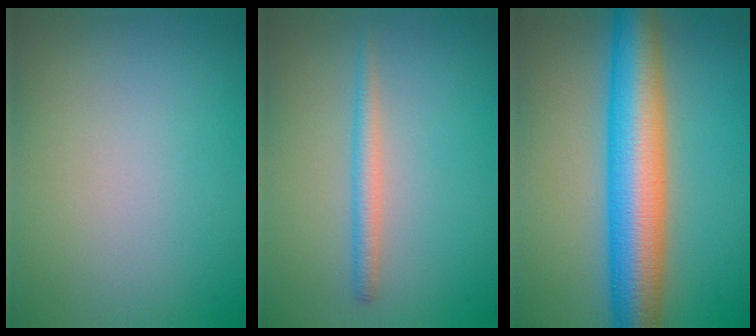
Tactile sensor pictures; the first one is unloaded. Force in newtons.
{"total": 1.8, "press": 1.8, "slide": 0.1}
{"total": 9.6, "press": 9.6, "slide": 0.3}